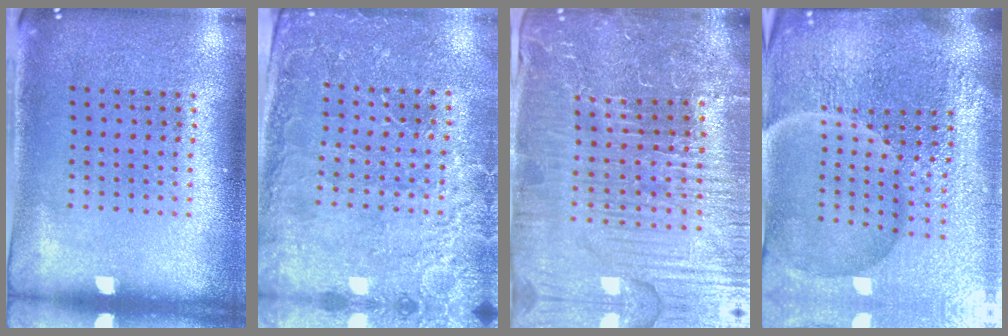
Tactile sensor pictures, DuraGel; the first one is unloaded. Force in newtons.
{"total": 2.8, "press": 2.8, "slide": 0.2}
{"total": 6.1, "press": 5.5, "slide": 2.5}
{"total": 7.1, "press": 6.3, "slide": 3.3}